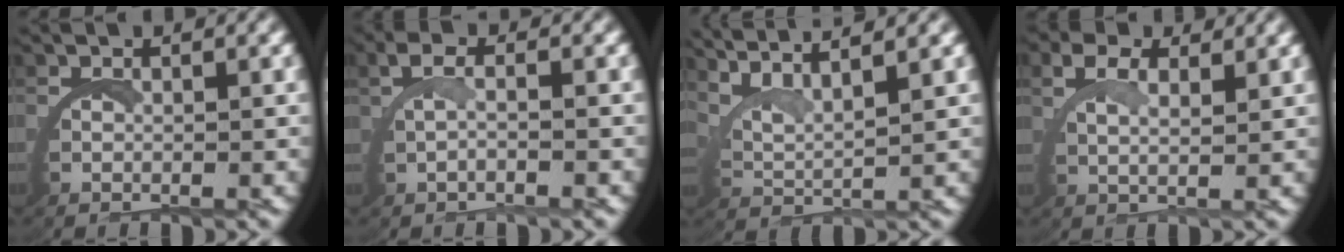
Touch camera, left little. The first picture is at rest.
{"total": 1.7, "force": [0.1, -0.3, 1.7], "torque": [-0.046, 0.003, 0.005]}
{"total": 6.3, "force": [4.8, 2.2, 3.4], "torque": [-0.089, 0.006, 0.077]}
{"total": 3.0, "force": [2.3, -0.1, 1.8], "torque": [-0.045, -0.005, 0.044]}